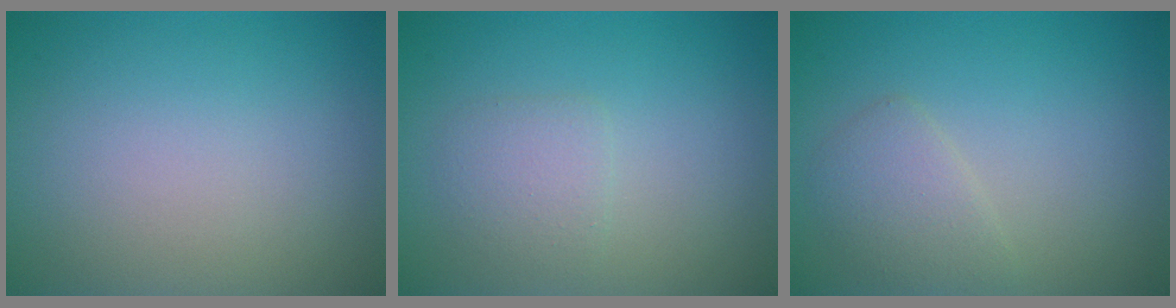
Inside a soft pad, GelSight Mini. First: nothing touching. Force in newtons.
{"total": 1.9, "press": 1.9, "slide": 0.1}
{"total": 2.1, "press": 2.1, "slide": 0.1}